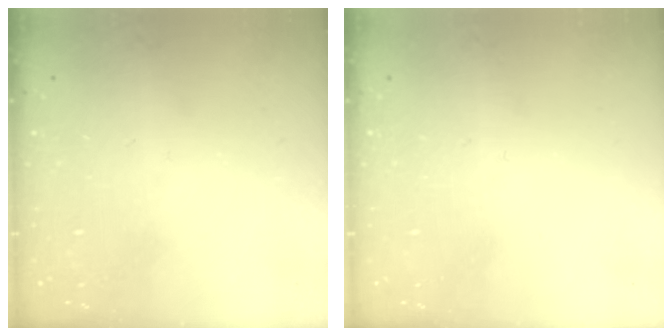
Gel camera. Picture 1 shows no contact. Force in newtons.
{"total": 0.0}